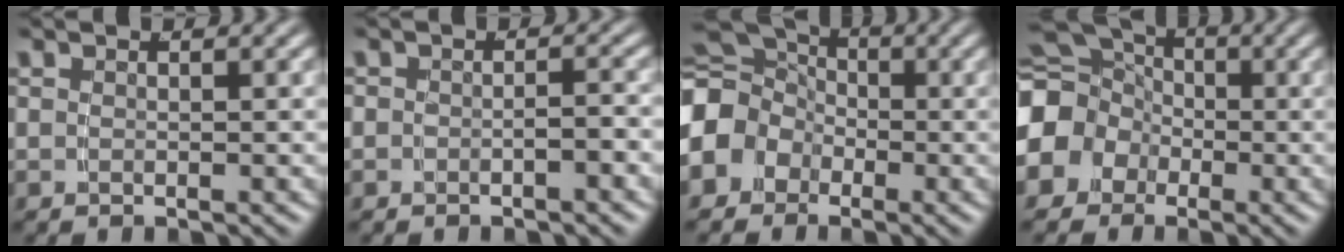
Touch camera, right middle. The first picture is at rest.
{"total": 1.0, "force": [-0.7, 0.6, 0.2], "torque": [0.002, 0.003, -0.017]}
{"total": 8.7, "force": [0.3, 7.5, 4.3], "torque": [-0.093, -0.015, 0.009]}
{"total": 10.8, "force": [0.3, 9.6, 5.0], "torque": [-0.106, -0.013, -0.001]}